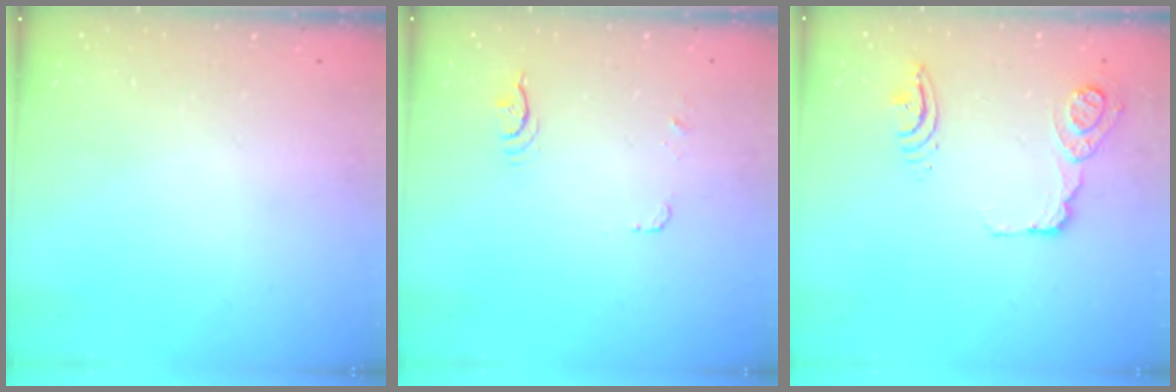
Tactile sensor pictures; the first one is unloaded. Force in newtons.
{"total": 14.3, "press": 5.9, "slide": 13.1}
{"total": 21.3, "press": 16.2, "slide": 13.8}